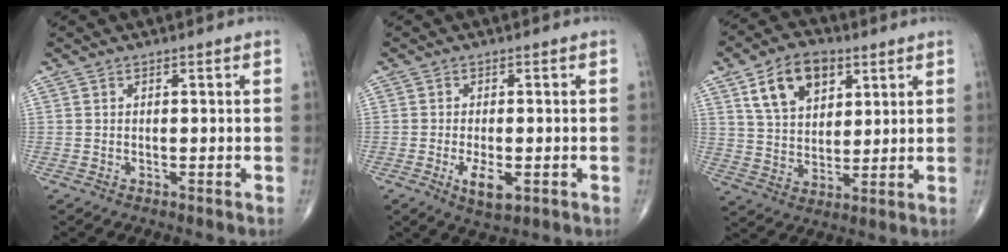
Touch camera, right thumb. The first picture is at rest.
{"total": 5.2, "force": [-1.7, 2.2, 4.4], "torque": [-0.078, -0.008, -0.024]}
{"total": 12.5, "force": [5.7, 8.0, 7.7], "torque": [-0.106, -0.015, 0.104]}